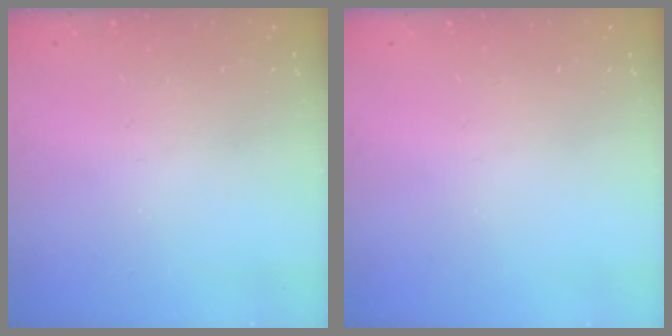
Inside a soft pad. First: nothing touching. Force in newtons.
{"total": 0.0}